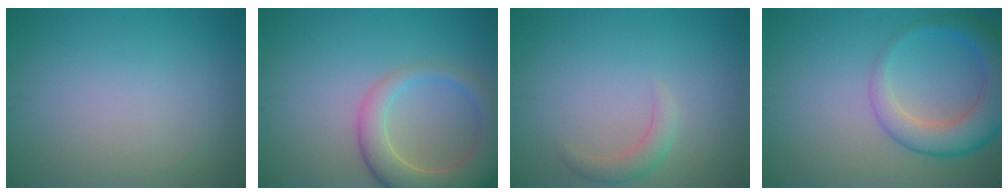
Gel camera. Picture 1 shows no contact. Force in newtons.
{"total": 6.4, "press": 6.4, "slide": 0.7}
{"total": 1.7, "press": 1.7, "slide": 0.3}
{"total": 5.8, "press": 5.8, "slide": 0.4}